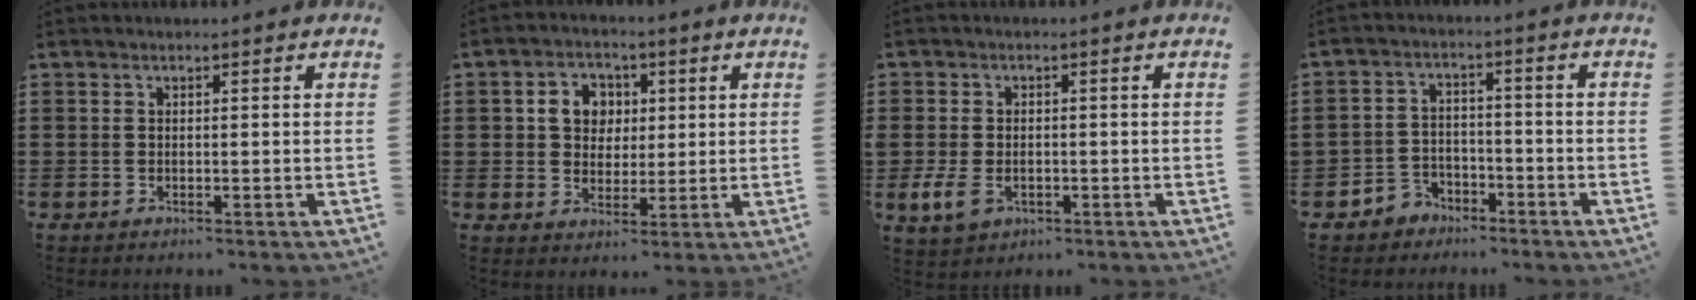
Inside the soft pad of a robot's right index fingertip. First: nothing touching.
{"total": 5.6, "force": [1.2, 4.9, 2.6], "torque": [-0.063, 0.014, 0.017]}
{"total": 3.9, "force": [-1.1, 2.5, 2.8], "torque": [-0.072, -0.002, -0.026]}
{"total": 3.8, "force": [-3.2, 2.1, 0.3], "torque": [-0.023, 0.009, -0.067]}